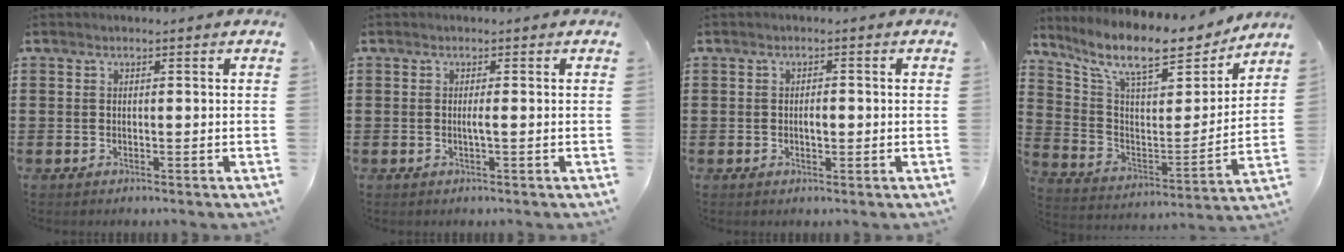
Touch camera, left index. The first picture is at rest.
{"total": 1.1, "force": [-0.2, -0.1, 1.0], "torque": [-0.020, -0.004, -0.004]}
{"total": 1.6, "force": [-0.2, 0.7, 1.4], "torque": [-0.028, 0.003, -0.004]}
{"total": 11.8, "force": [9.5, 2.7, 6.5], "torque": [-0.158, -0.054, 0.161]}